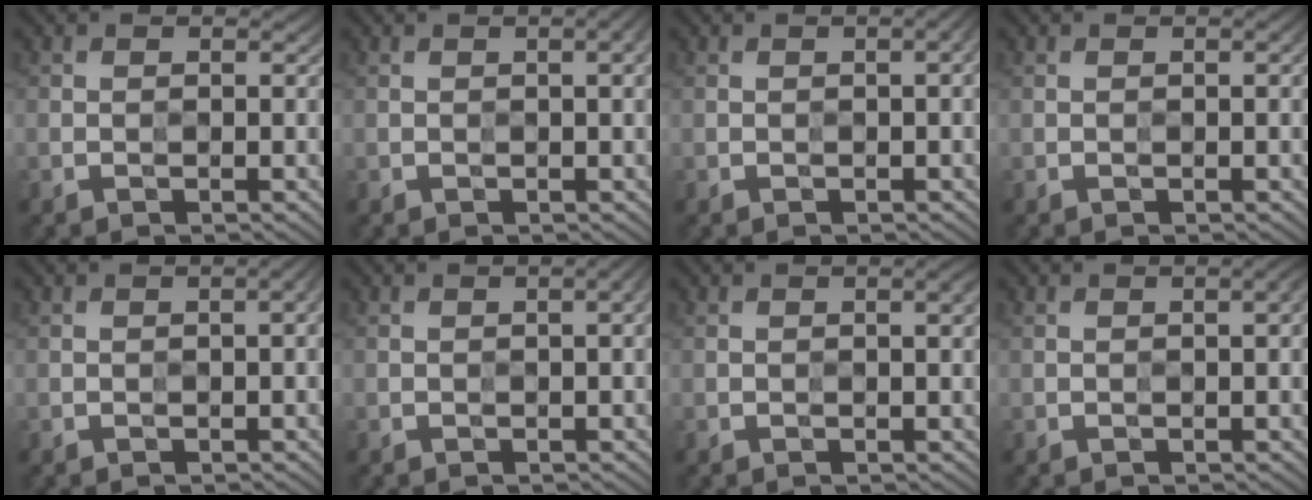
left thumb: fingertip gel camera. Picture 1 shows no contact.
{"total": 2.5, "force": [0.6, 0.5, 2.4], "torque": [-0.033, 0.008, 0.006]}
{"total": 1.8, "force": [0.0, 0.4, 1.8], "torque": [-0.025, 0.005, -0.002]}
{"total": 0.8, "force": [0.1, 0.1, 0.8], "torque": [-0.016, 0.002, 0.001]}
{"total": 2.0, "force": [0.0, 0.5, 1.9], "torque": [-0.026, 0.005, -0.002]}
{"total": 2.2, "force": [0.2, 0.5, 2.1], "torque": [-0.026, 0.007, -0.001]}
{"total": 1.7, "force": [0.6, 0.3, 1.6], "torque": [-0.027, 0.005, 0.006]}
{"total": 1.8, "force": [0.3, 0.4, 1.7], "torque": [-0.026, 0.006, 0.003]}